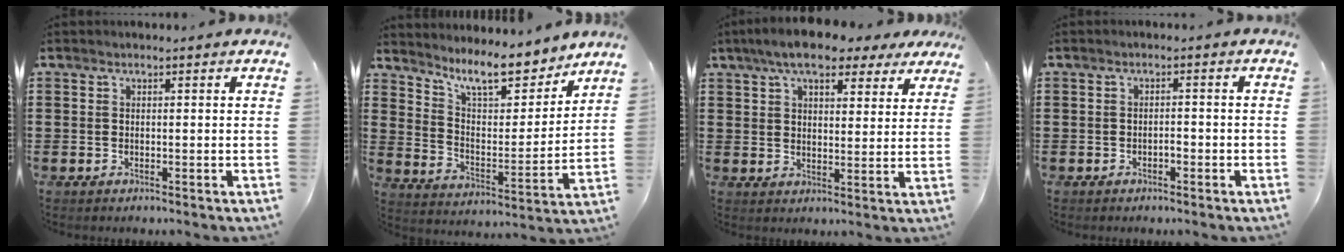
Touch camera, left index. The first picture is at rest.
{"total": 10.4, "force": [8.6, 2.2, 5.4], "torque": [-0.109, -0.044, 0.150]}
{"total": 8.5, "force": [6.7, 2.7, 4.5], "torque": [-0.094, -0.007, 0.120]}
{"total": 1.4, "force": [-0.8, 0.4, 1.1], "torque": [-0.024, -0.001, -0.016]}